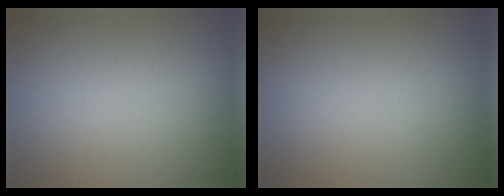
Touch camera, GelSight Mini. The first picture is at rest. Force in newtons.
{"total": 0.0}